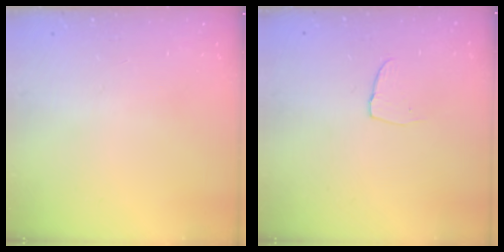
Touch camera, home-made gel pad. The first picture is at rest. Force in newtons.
{"total": 3.6, "press": 3.6, "slide": 0.3}